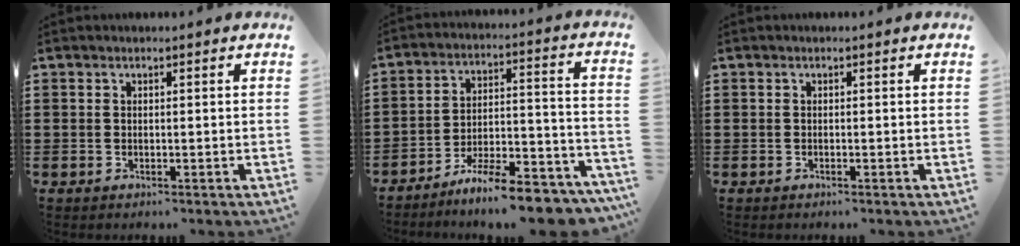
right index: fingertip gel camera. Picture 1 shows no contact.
{"total": 9.6, "force": [-8.7, 0.5, 4.1], "torque": [-0.046, 0.025, -0.164]}
{"total": 0.0}